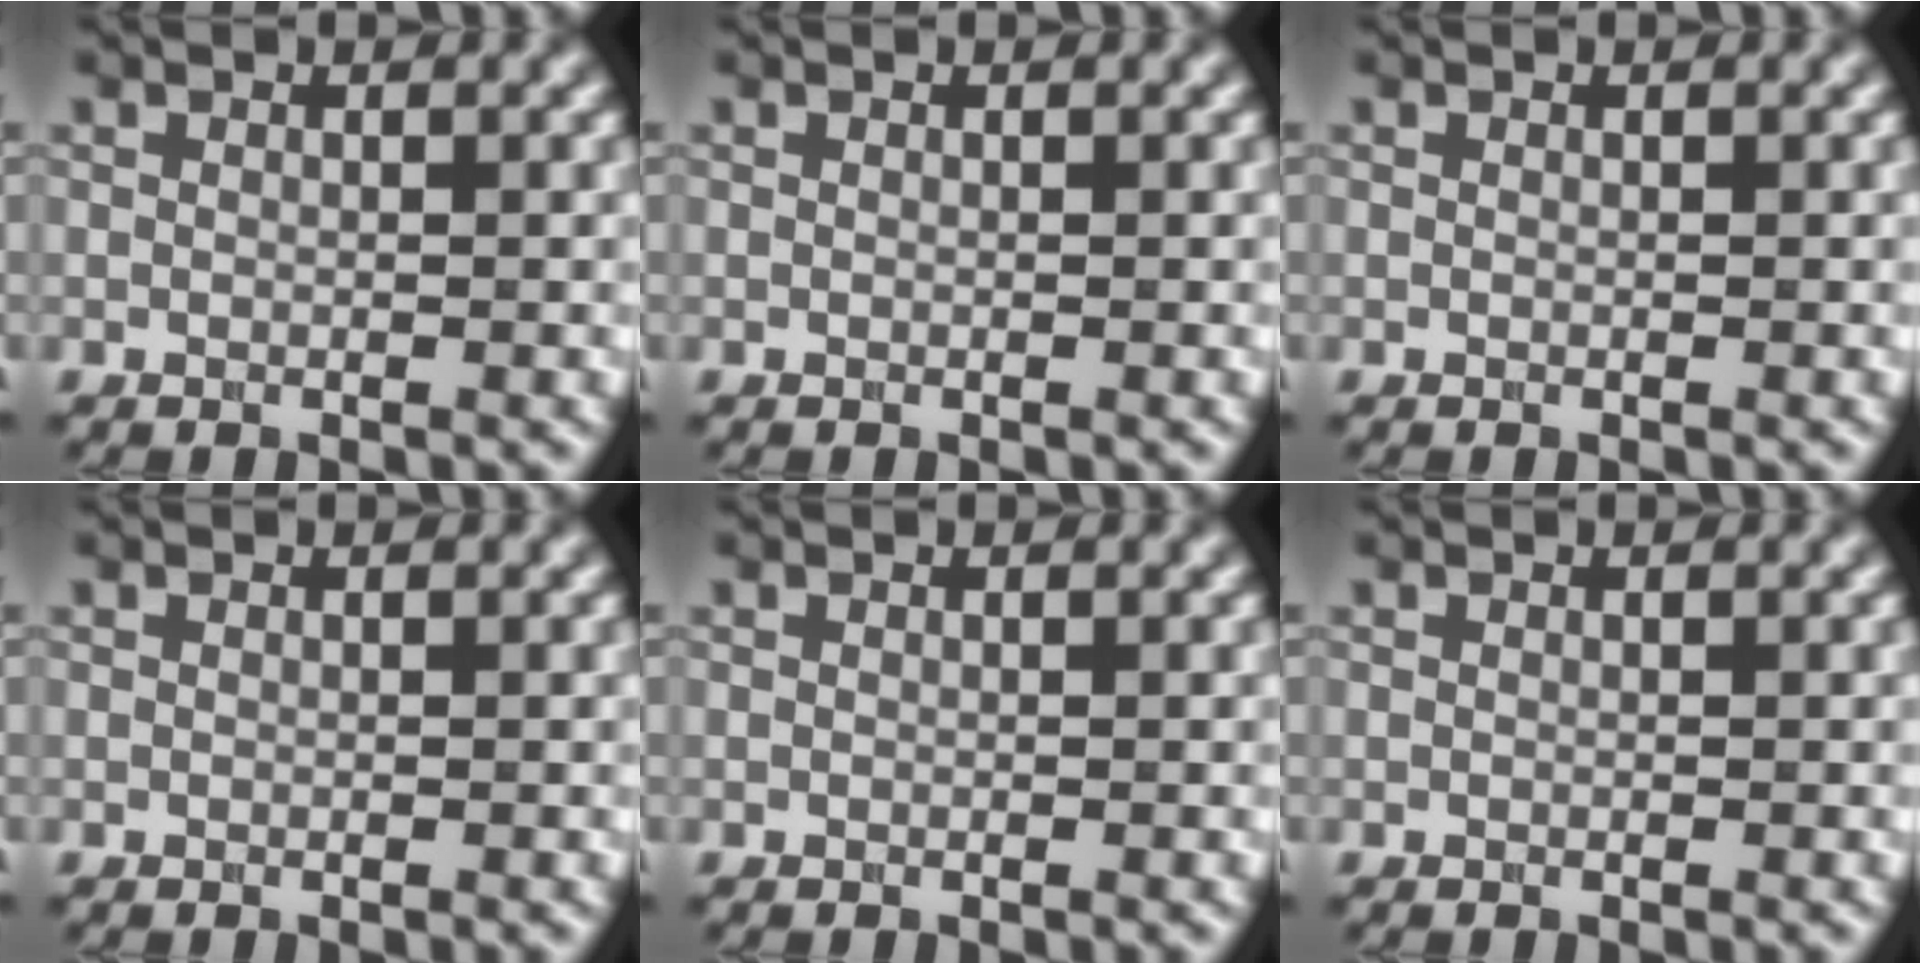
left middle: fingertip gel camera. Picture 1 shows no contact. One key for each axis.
{"total": 0.0}
{"total": 0.0}
{"total": 0.0}
{"total": 0.0}
{"total": 0.0}